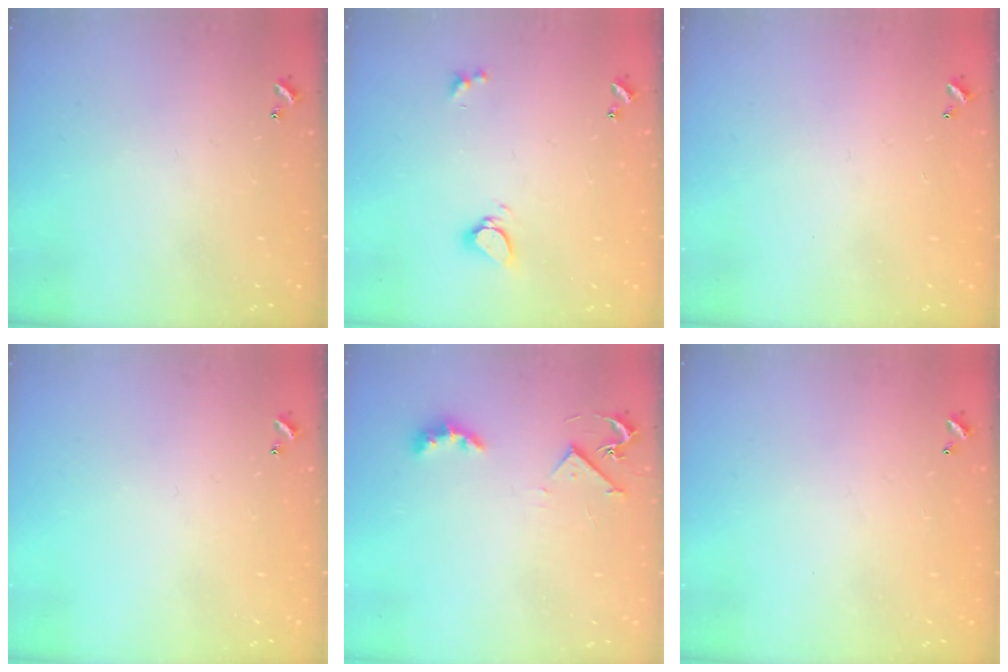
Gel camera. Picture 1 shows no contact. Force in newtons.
{"total": 4.4, "press": 4.4, "slide": 0.6}
{"total": 2.9, "press": 2.9, "slide": 0.1}
{"total": 0.0}
{"total": 3.6, "press": 3.5, "slide": 0.6}
{"total": 2.9, "press": 2.9, "slide": 0.1}